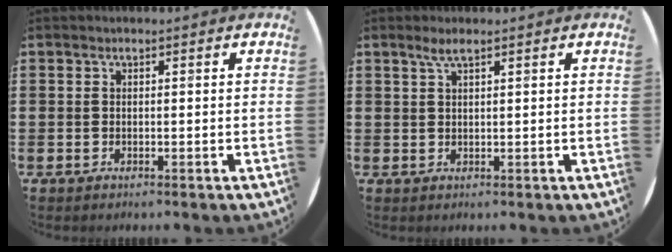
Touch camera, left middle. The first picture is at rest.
{"total": 2.0, "force": [1.3, 0.1, 1.5], "torque": [-0.031, 0.004, 0.022]}